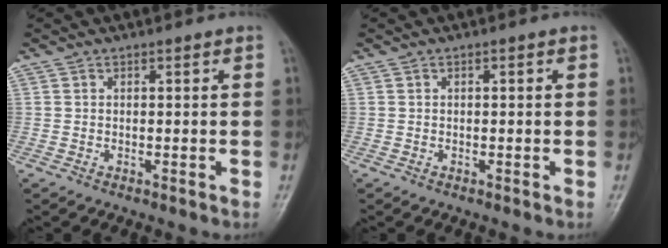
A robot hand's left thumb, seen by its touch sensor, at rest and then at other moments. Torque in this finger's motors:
{"motor_torque": [-0.08, -0.08, 0.01, 0.14, 0.00]}